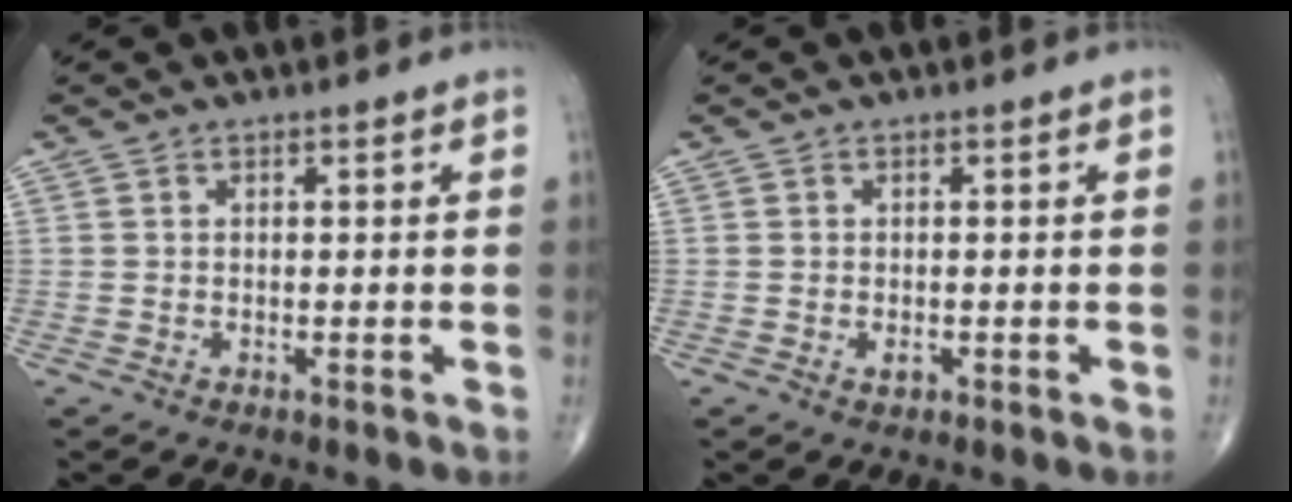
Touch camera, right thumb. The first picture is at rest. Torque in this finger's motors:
{"motor_torque": [-0.13, 0.09, 0.18, 0.09, -0.02]}